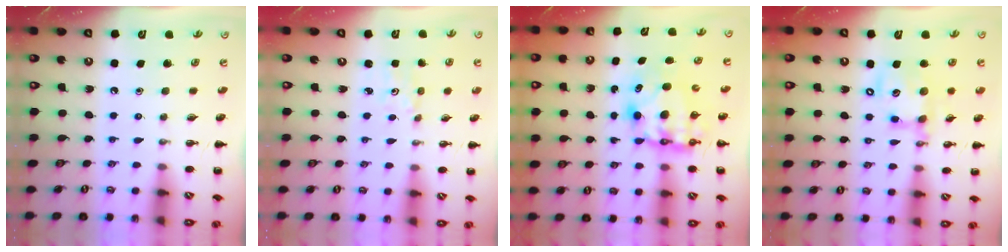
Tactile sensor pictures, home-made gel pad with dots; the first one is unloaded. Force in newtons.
{"total": 0.9, "press": 0.9, "slide": 0.3}
{"total": 6.9, "press": 6.6, "slide": 1.9}
{"total": 12.8, "press": 12.5, "slide": 2.8}